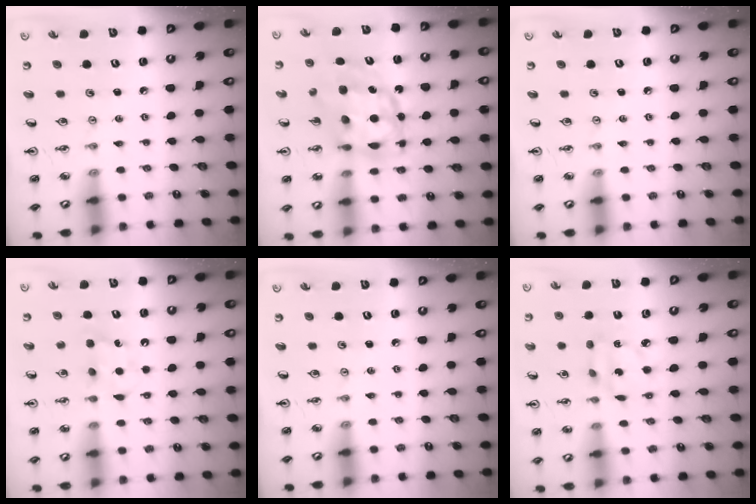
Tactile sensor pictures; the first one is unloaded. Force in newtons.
{"total": 10.3, "press": 10.3, "slide": 0.9}
{"total": 0.0}
{"total": 5.4, "press": 5.3, "slide": 0.9}
{"total": 0.0}
{"total": 5.7, "press": 5.7, "slide": 0.2}